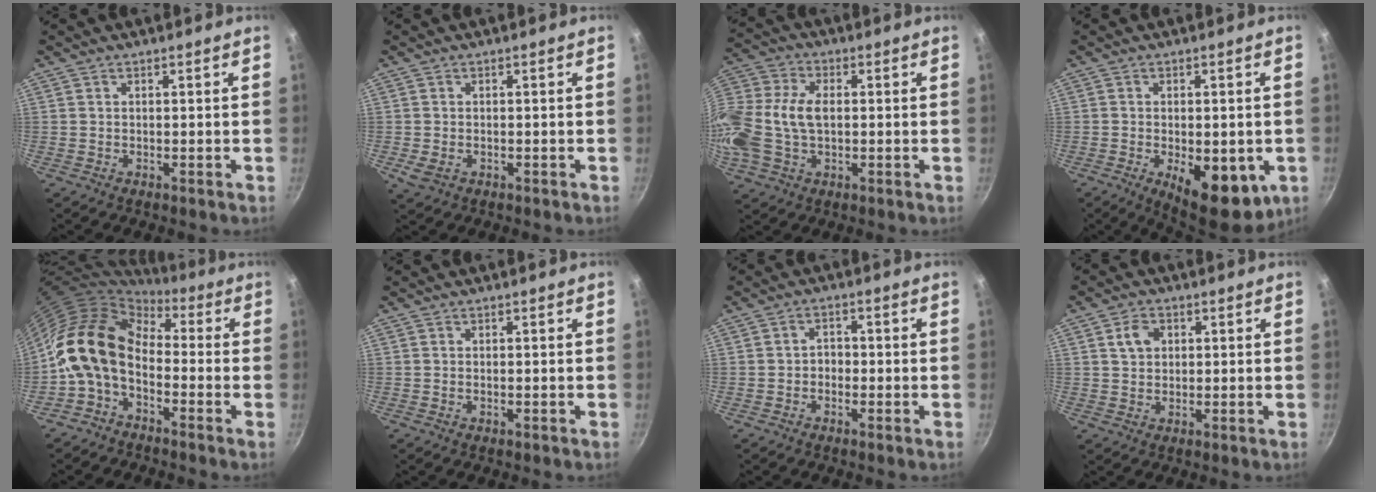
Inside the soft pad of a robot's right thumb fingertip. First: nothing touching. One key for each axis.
{"total": 2.4, "fx": -0.7, "fy": 1.8, "fz": 1.5, "tx": -0.032, "ty": -0.006, "tz": -0.008}
{"total": 17.0, "fx": -0.2, "fy": 11.2, "fz": 12.8, "tx": -0.285, "ty": 0.027, "tz": -0.014}
{"total": 13.7, "fx": -4.0, "fy": 6.3, "fz": 11.5, "tx": -0.123, "ty": -0.006, "tz": -0.042}
{"total": 13.3, "fx": -2.0, "fy": 9.0, "fz": 9.5, "tx": -0.160, "ty": 0.038, "tz": -0.056}
{"total": 0.0}
{"total": 2.3, "fx": -0.8, "fy": 1.9, "fz": 1.1, "tx": -0.003, "ty": 0.014, "tz": -0.016}
{"total": 4.2, "fx": 1.2, "fy": 3.3, "fz": 2.3, "tx": -0.024, "ty": 0.004, "tz": 0.020}